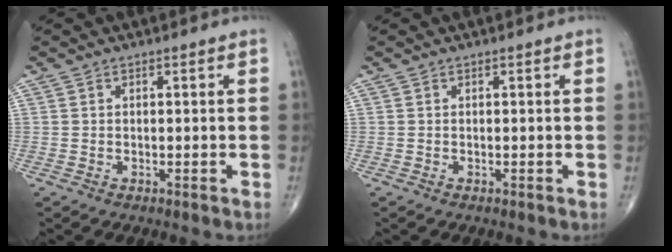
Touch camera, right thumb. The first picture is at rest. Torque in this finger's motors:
{"motor_torque": [-0.02, -0.10, 0.12, 0.10, -0.01]}